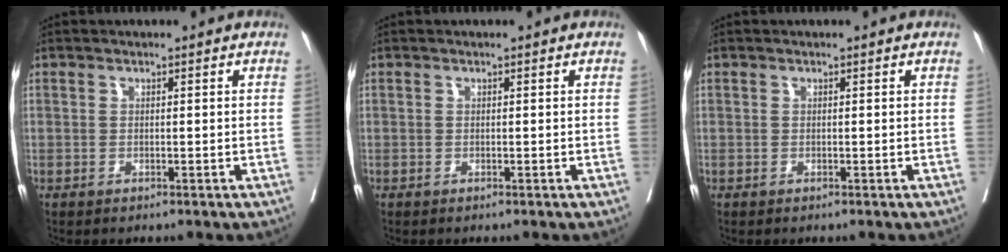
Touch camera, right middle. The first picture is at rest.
{"total": 0.0}
{"total": 0.0}